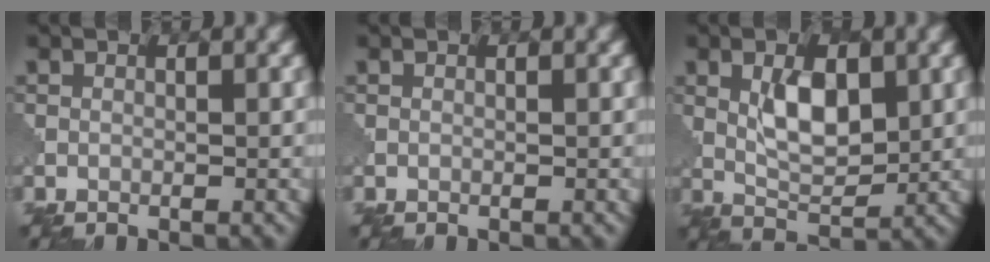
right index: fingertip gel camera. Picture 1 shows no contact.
{"total": 0.0}
{"total": 4.5, "force": [1.3, 2.3, 3.6], "torque": [-0.070, -0.002, 0.027]}